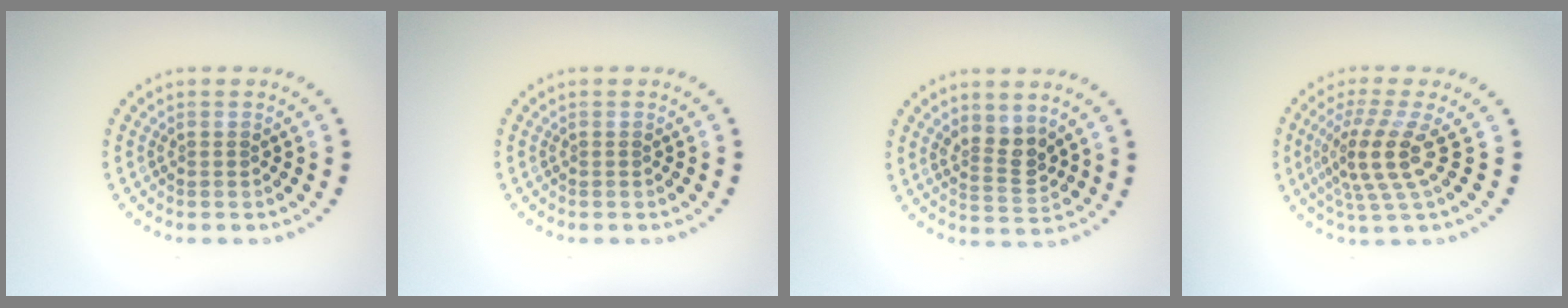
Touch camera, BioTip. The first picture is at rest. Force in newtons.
{"total": 0.0}
{"total": 2.8, "press": 2.5, "slide": 1.2}
{"total": 4.4, "press": 3.1, "slide": 3.1}